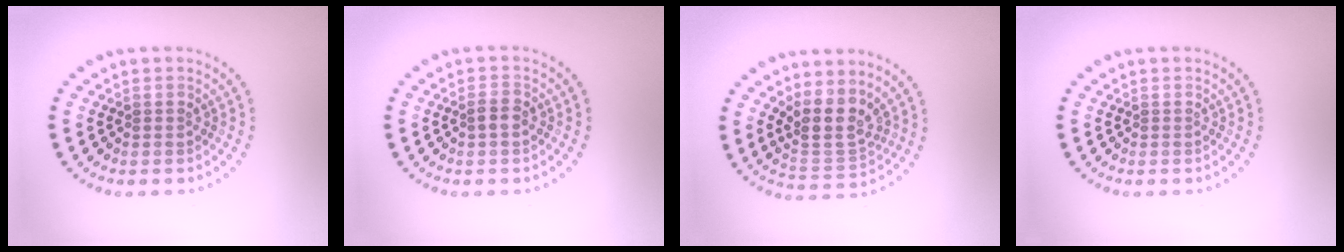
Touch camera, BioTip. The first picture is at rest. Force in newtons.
{"total": 1.3, "press": 1.2, "slide": 0.4}
{"total": 3.8, "press": 3.1, "slide": 2.1}
{"total": 0.0}